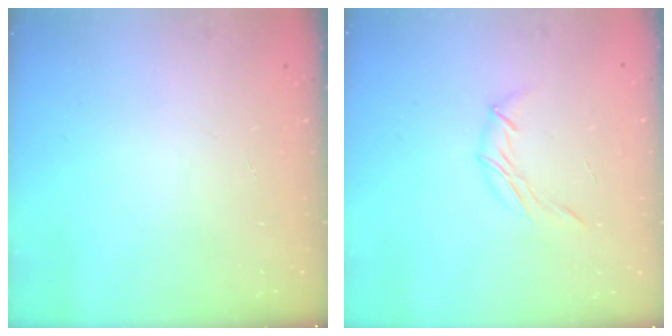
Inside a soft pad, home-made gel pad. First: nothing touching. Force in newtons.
{"total": 6.5, "press": 6.5, "slide": 0.4}